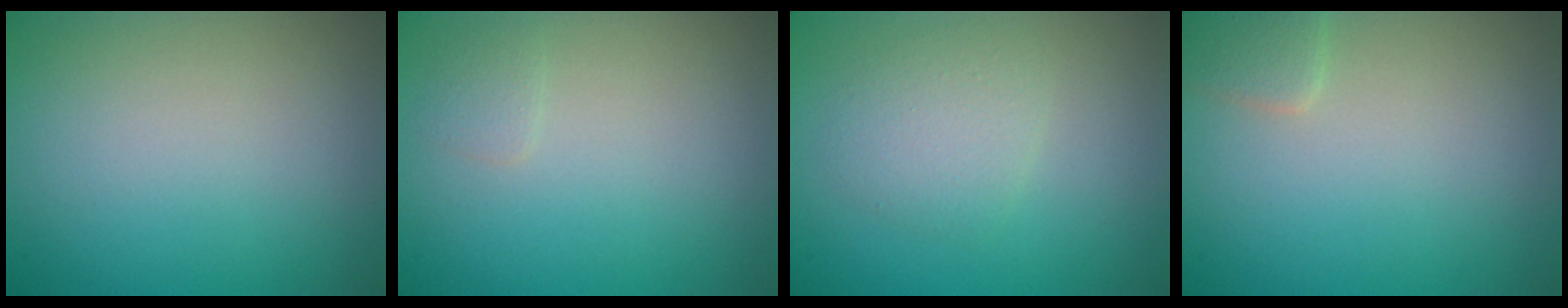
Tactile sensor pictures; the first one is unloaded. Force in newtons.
{"total": 0.8, "press": 0.8, "slide": 0.0}
{"total": 2.3, "press": 2.3, "slide": 0.2}
{"total": 1.6, "press": 1.6, "slide": 0.1}